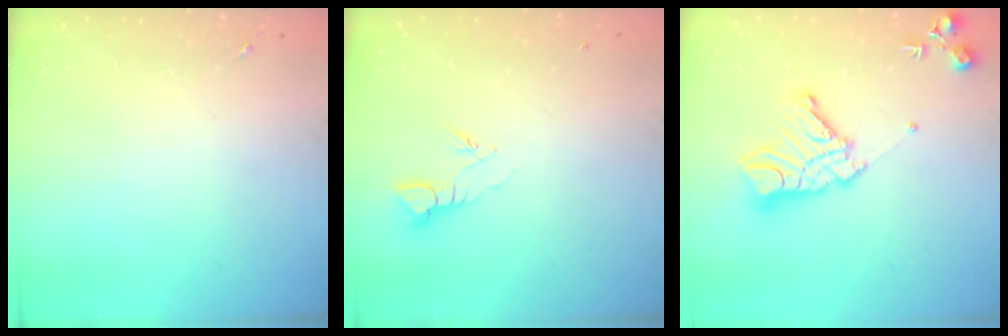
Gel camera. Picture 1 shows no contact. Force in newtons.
{"total": 3.5, "press": 3.5, "slide": 0.2}
{"total": 16.4, "press": 16.3, "slide": 1.4}